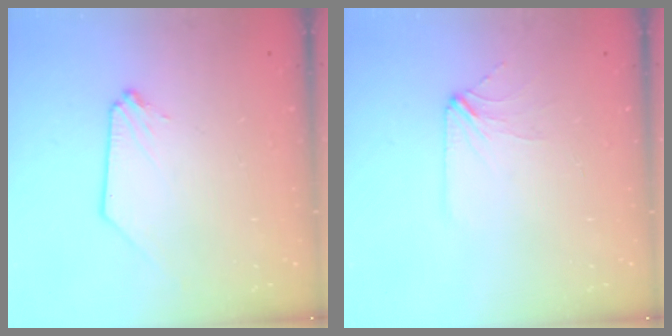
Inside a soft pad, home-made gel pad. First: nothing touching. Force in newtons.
{"total": 2.8, "press": 2.8, "slide": 0.4}